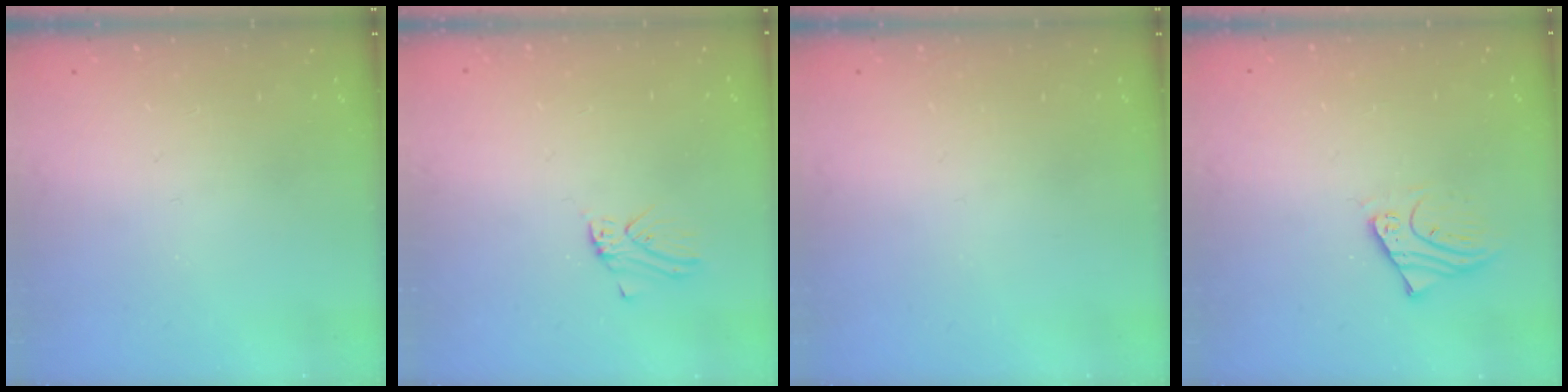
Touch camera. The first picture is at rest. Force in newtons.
{"total": 1.4, "press": 1.4, "slide": 0.1}
{"total": 0.0}
{"total": 1.5, "press": 1.5, "slide": 0.1}